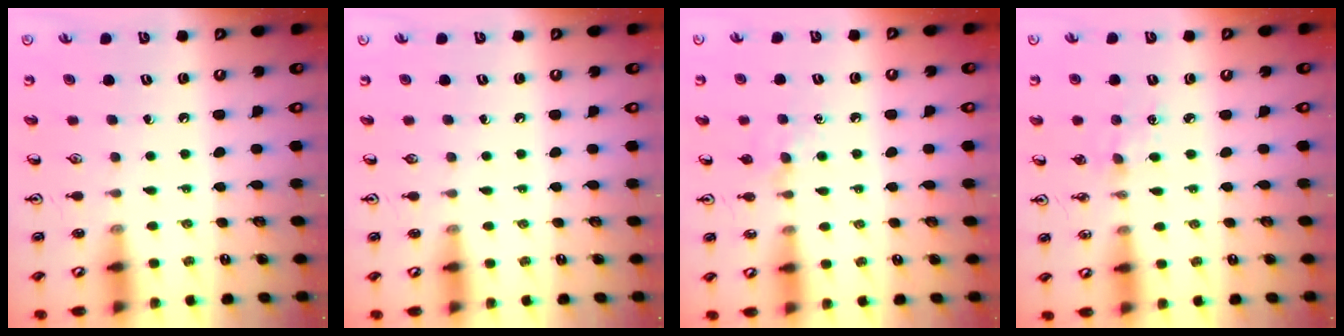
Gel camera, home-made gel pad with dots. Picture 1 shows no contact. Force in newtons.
{"total": 0.0}
{"total": 3.5, "press": 3.4, "slide": 0.5}
{"total": 2.7, "press": 2.7, "slide": 0.4}